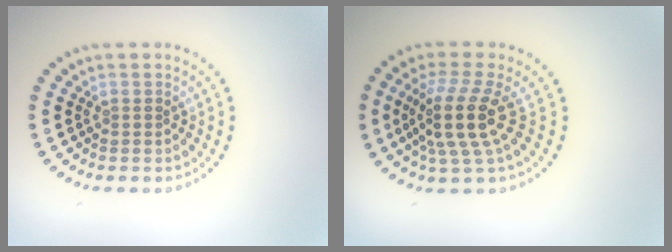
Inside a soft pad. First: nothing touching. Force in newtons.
{"total": 4.5, "press": 3.5, "slide": 2.9}